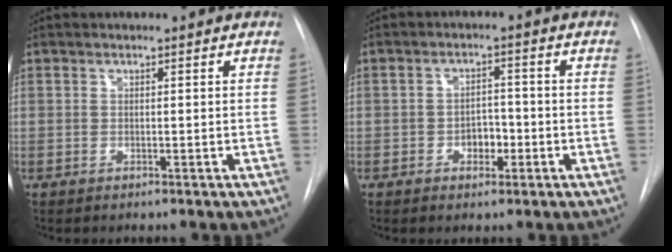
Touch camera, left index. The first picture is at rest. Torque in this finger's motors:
{"motor_torque": [0.12, 0.04, 0.04, 0.03]}